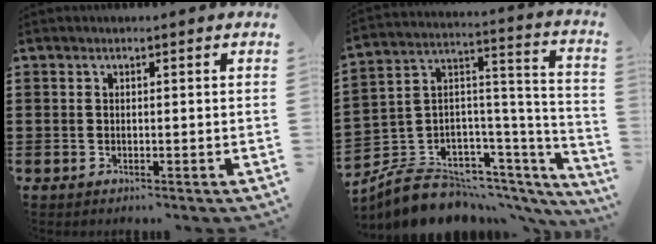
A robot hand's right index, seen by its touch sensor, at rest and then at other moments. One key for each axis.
{"total": 7.7, "fx": -6.3, "fy": 4.1, "fz": 1.3, "tx": -0.039, "ty": -0.003, "tz": -0.118}